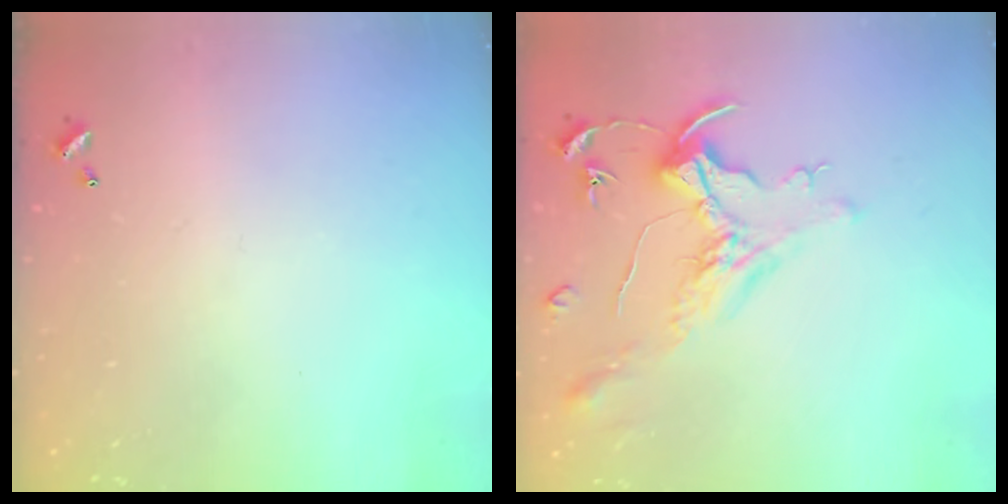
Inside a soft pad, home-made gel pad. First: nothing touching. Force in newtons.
{"total": 1.6, "press": 1.4, "slide": 0.7}